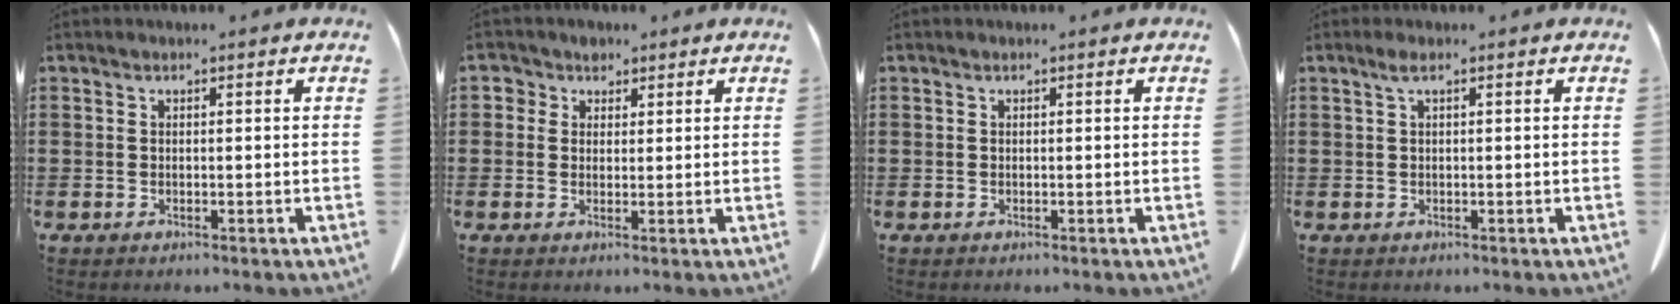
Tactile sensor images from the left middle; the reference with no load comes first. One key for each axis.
{"total": 2.9, "fx": 1.7, "fy": 2.3, "fz": 0.7, "tx": -0.017, "ty": 0.009, "tz": 0.027}
{"total": 0.0}
{"total": 1.4, "fx": 0.4, "fy": 0.1, "fz": 1.3, "tx": -0.027, "ty": 0.001, "tz": 0.006}